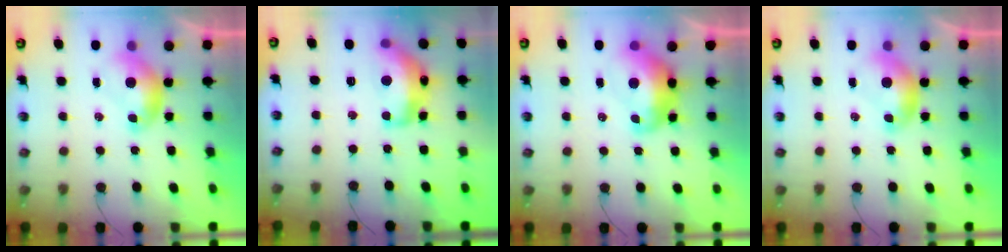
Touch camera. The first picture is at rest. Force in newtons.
{"total": 8.3, "press": 8.3, "slide": 0.9}
{"total": 4.3, "press": 4.2, "slide": 0.8}
{"total": 0.0}